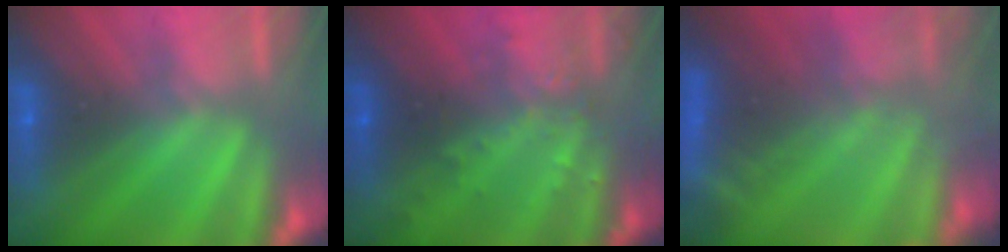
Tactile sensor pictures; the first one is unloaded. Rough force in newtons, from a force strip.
{"total": 3.3}
{"total": 9.1}